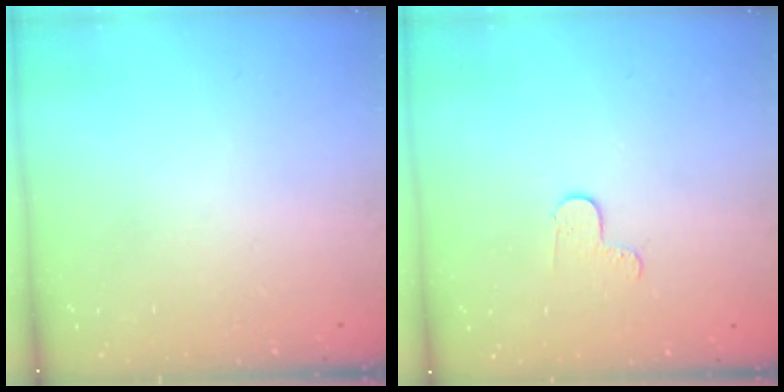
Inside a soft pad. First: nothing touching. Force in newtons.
{"total": 4.7, "press": 4.6, "slide": 0.4}